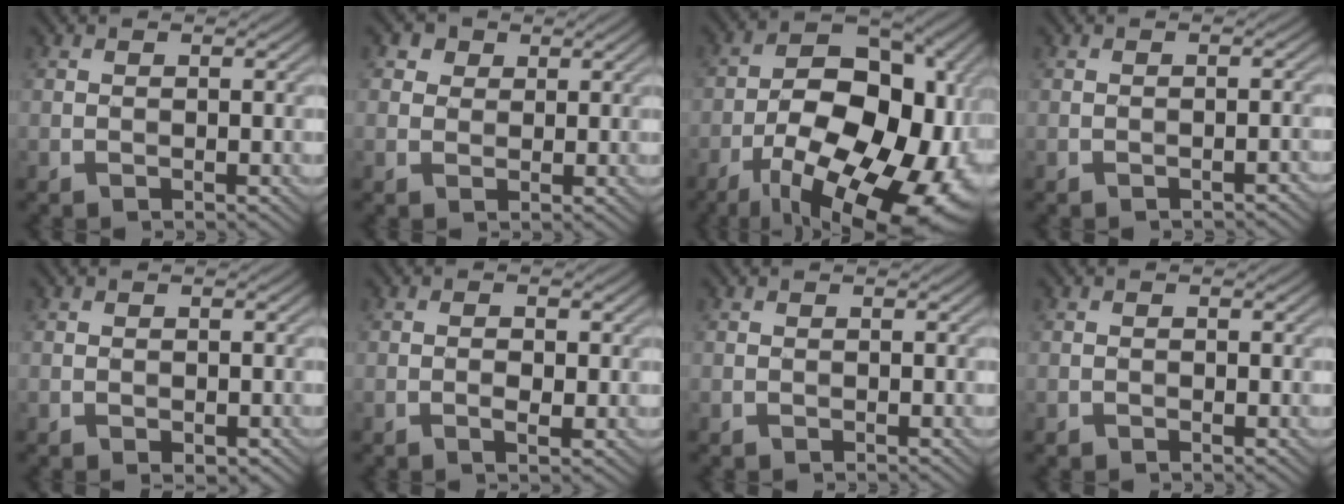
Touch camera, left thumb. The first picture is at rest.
{"total": 2.9, "force": [1.6, 2.2, 1.0], "torque": [-0.021, 0.002, 0.024]}
{"total": 21.2, "force": [-8.6, 11.6, 15.5], "torque": [-0.229, -0.019, -0.110]}
{"total": 0.7, "force": [-0.7, -0.1, 0.1], "torque": [-0.001, 0.006, -0.010]}
{"total": 0.7, "force": [-0.3, 0.4, 0.4], "torque": [-0.006, 0.000, -0.004]}
{"total": 2.0, "force": [-0.3, 0.8, 1.8], "torque": [-0.031, 0.001, -0.004]}
{"total": 0.0}
{"total": 0.5, "force": [-0.2, 0.4, 0.3], "torque": [-0.005, 0.000, -0.004]}